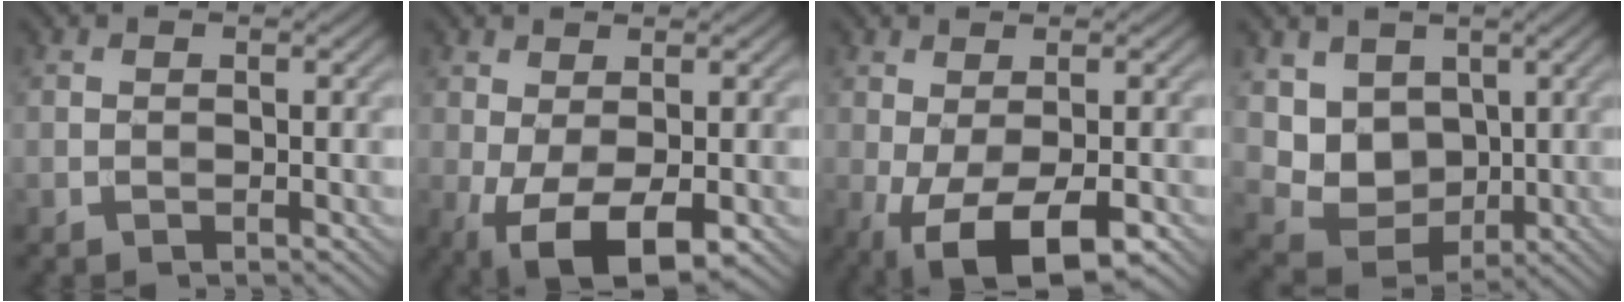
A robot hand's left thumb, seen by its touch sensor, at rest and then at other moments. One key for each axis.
{"total": 7.5, "fx": -2.5, "fy": 3.3, "fz": 6.2, "tx": -0.131, "ty": -0.013, "tz": -0.032}
{"total": 8.8, "fx": -3.5, "fy": 3.7, "fz": 7.2, "tx": -0.136, "ty": -0.019, "tz": -0.041}
{"total": 6.8, "fx": 2.3, "fy": 5.5, "fz": 3.2, "tx": -0.086, "ty": -0.017, "tz": 0.040}